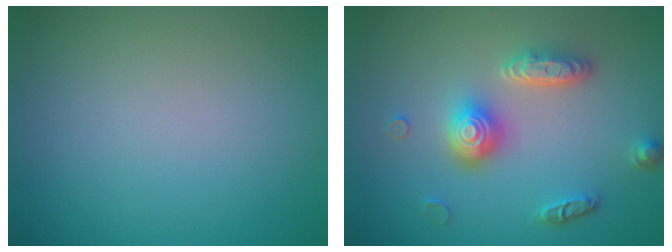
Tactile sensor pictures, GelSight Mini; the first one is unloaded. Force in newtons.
{"total": 4.5, "press": 3.6, "slide": 2.6}